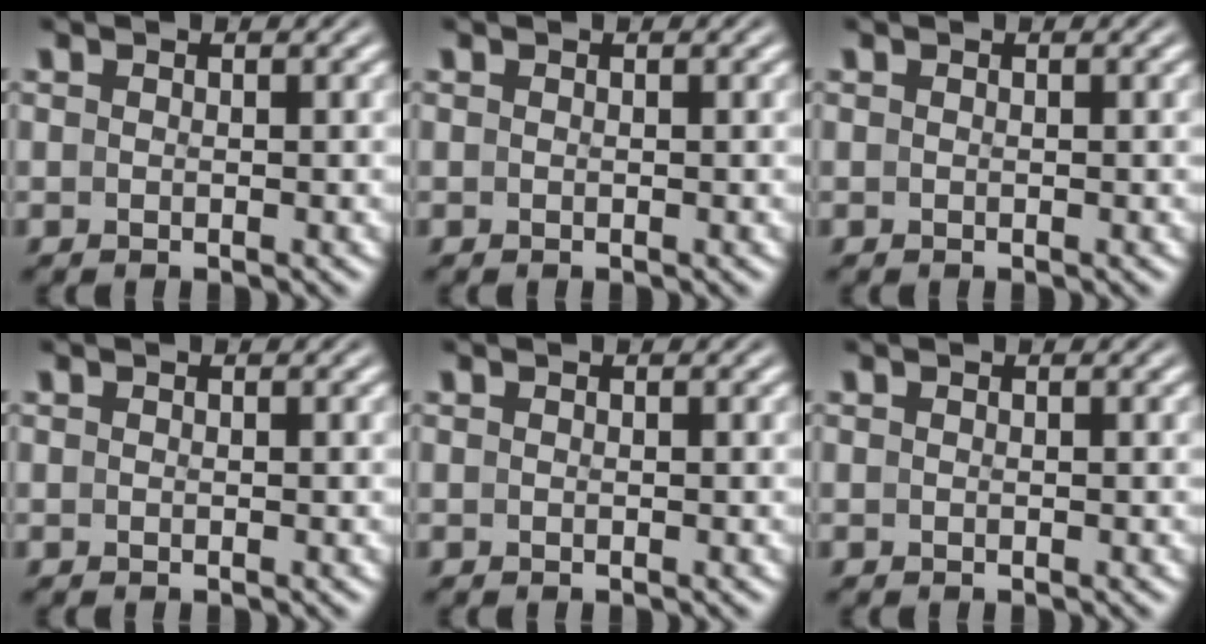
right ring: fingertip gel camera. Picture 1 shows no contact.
{"total": 0.0}
{"total": 0.0}
{"total": 0.0}
{"total": 0.0}
{"total": 0.0}